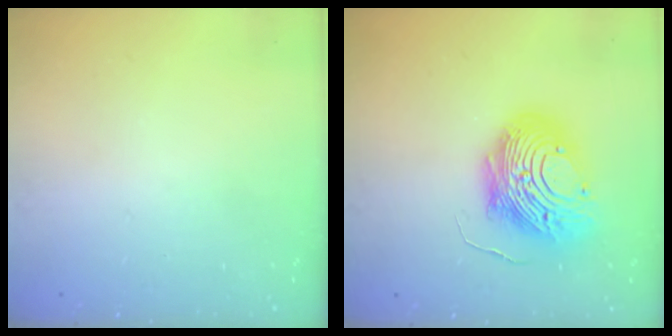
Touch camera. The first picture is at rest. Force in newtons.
{"total": 15.7, "press": 15.6, "slide": 1.5}